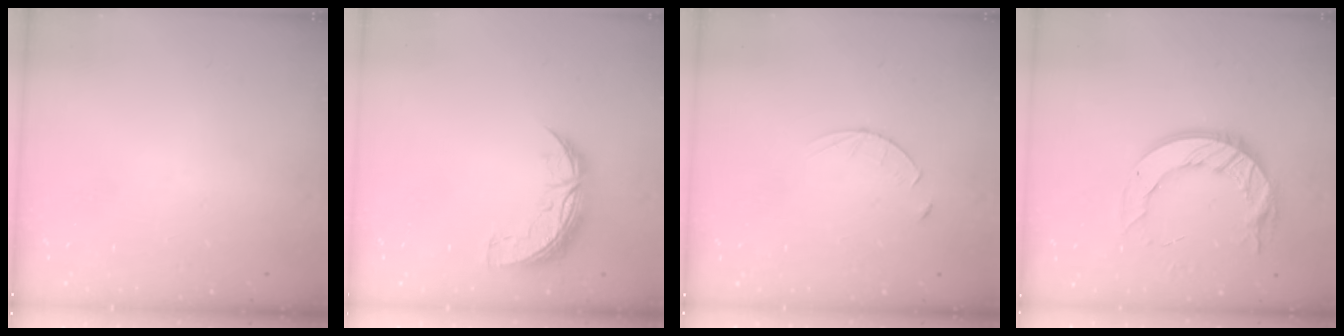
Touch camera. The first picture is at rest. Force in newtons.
{"total": 8.4, "press": 8.4, "slide": 0.3}
{"total": 3.9, "press": 3.9, "slide": 0.4}
{"total": 14.6, "press": 14.5, "slide": 0.9}